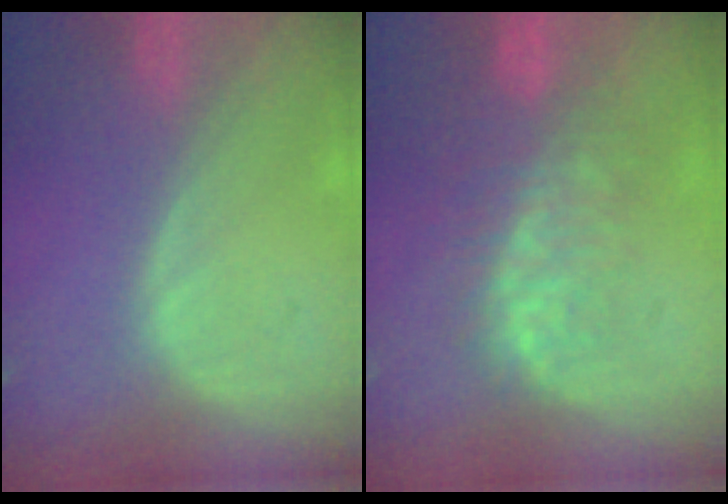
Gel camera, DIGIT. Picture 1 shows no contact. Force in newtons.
{"total": 8.9, "press": 7.9, "slide": 4.2}